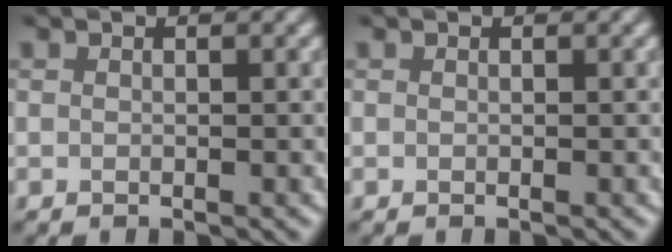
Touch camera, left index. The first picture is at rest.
{"total": 0.0}